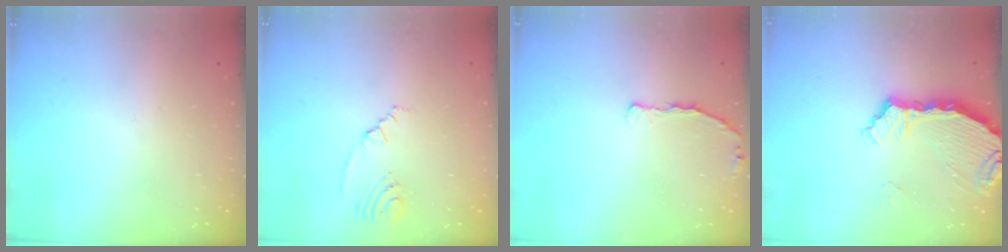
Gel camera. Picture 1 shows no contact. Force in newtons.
{"total": 2.8, "press": 2.0, "slide": 2.0}
{"total": 4.1, "press": 3.8, "slide": 1.6}
{"total": 7.3, "press": 5.8, "slide": 4.4}